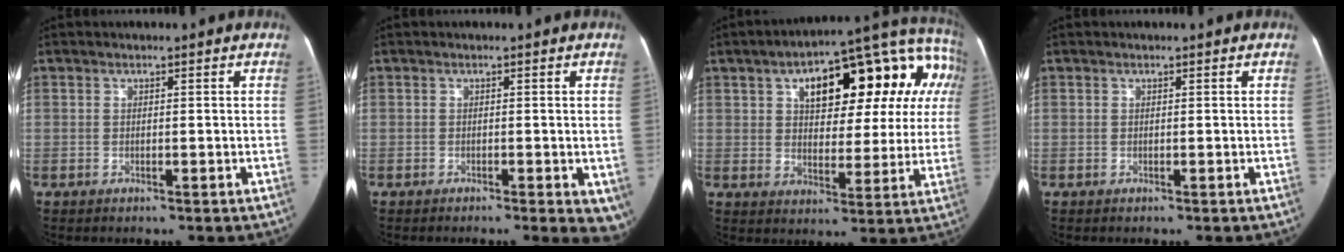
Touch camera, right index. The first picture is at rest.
{"total": 6.0, "force": [-3.3, 1.9, 4.5], "torque": [-0.038, -0.008, -0.048]}
{"total": 20.4, "force": [7.0, 8.9, 17.0], "torque": [-0.220, 0.063, 0.095]}
{"total": 0.0}